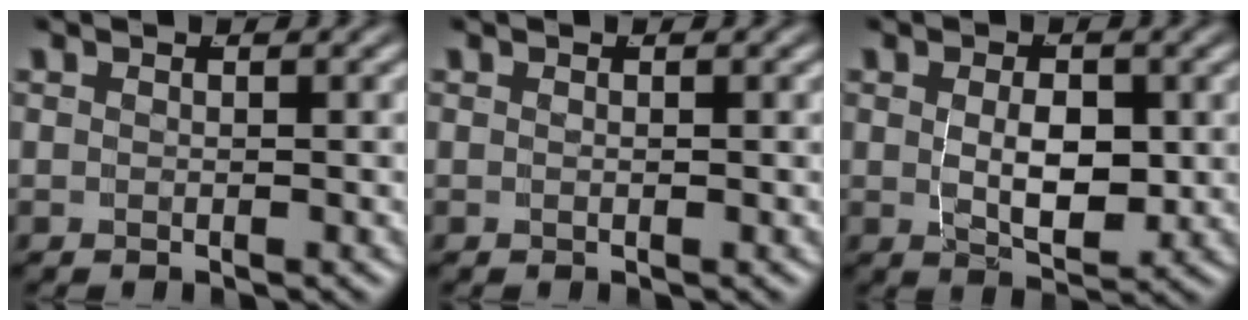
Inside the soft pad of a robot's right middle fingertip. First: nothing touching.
{"total": 0.0}
{"total": 3.9, "force": [0.1, 1.7, 3.5], "torque": [-0.061, -0.024, 0.014]}